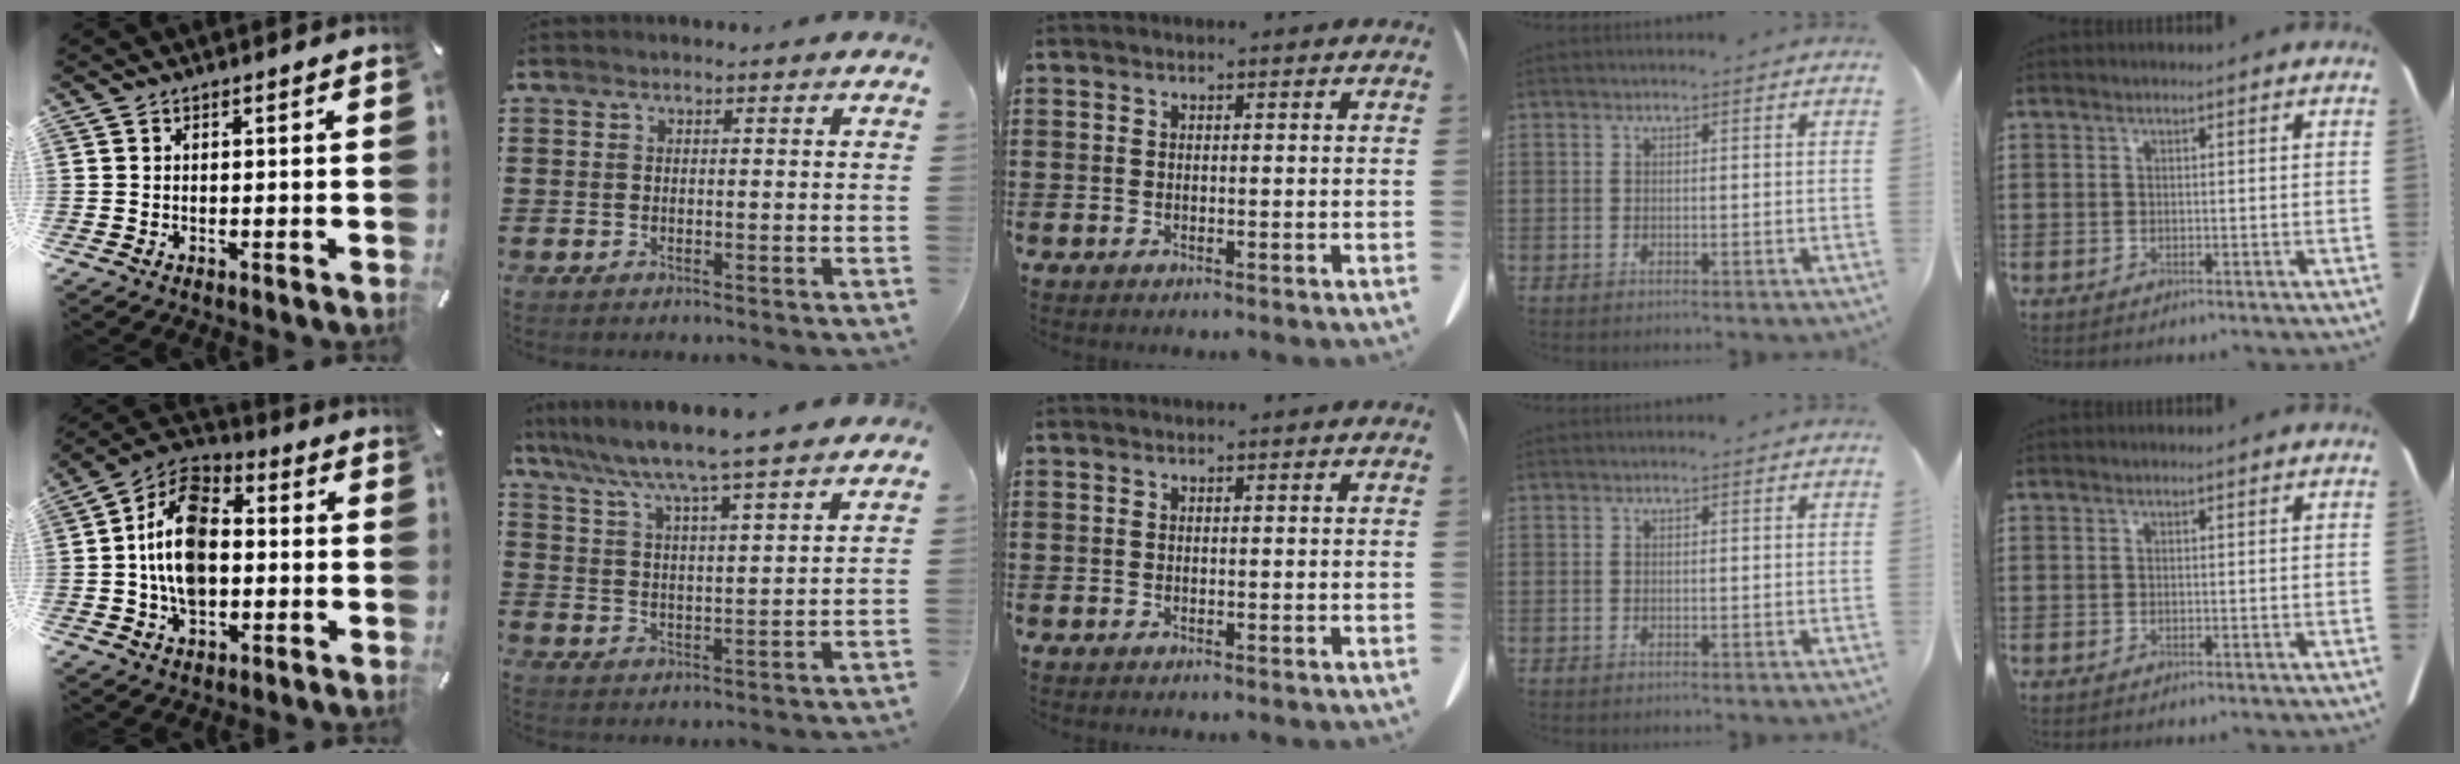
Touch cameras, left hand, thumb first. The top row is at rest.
{"thumb": {"total": 14.1, "force": [-1.5, 9.9, 10.0], "torque": [-0.222, 0.010, -0.033]}, "index": {"total": 5.9, "force": [5.3, -1.0, 2.4], "torque": [-0.071, -0.040, 0.085]}}